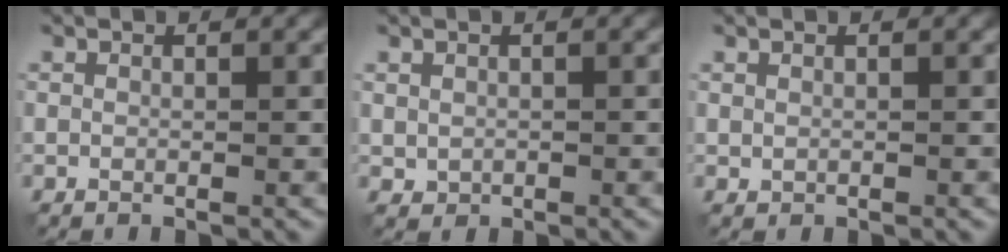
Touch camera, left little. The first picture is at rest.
{"total": 0.7, "force": [0.2, 0.7, 0.2], "torque": [-0.003, -0.004, 0.007]}
{"total": 0.0}